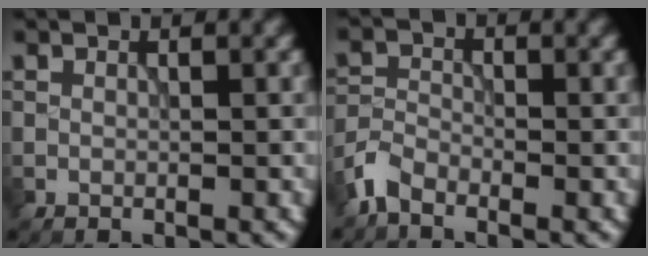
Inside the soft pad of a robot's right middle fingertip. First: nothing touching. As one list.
[{"total": 2.4, "force": [-1.9, 1.0, 1.1], "torque": [-0.024, 0.003, -0.051]}]